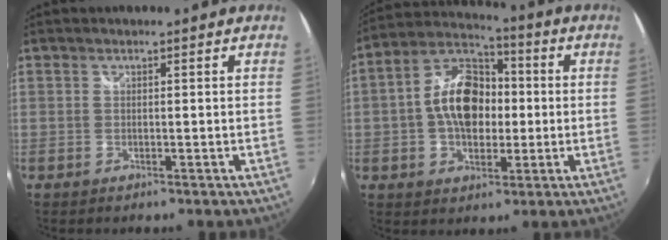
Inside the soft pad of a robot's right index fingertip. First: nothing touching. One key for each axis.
{"total": 13.3, "fx": -0.5, "fy": 8.6, "fz": 10.1, "tx": -0.189, "ty": 0.025, "tz": -0.014}